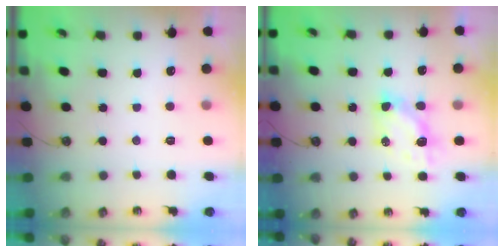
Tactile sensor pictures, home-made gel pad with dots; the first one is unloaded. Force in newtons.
{"total": 5.6, "press": 5.6, "slide": 0.1}